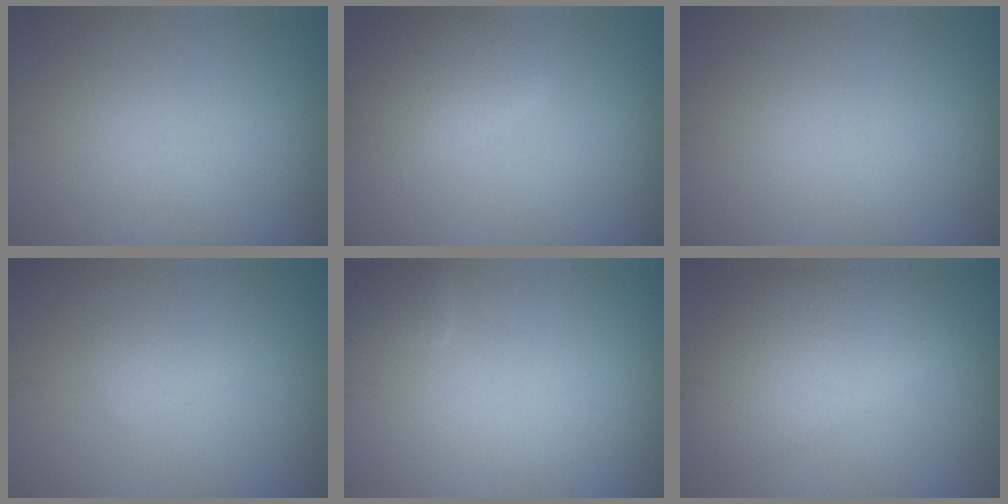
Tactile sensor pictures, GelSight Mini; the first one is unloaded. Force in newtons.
{"total": 4.2, "press": 4.2, "slide": 0.3}
{"total": 0.0}
{"total": 1.1, "press": 1.1, "slide": 0.1}
{"total": 0.7, "press": 0.7, "slide": 0.1}
{"total": 5.8, "press": 5.8, "slide": 0.1}